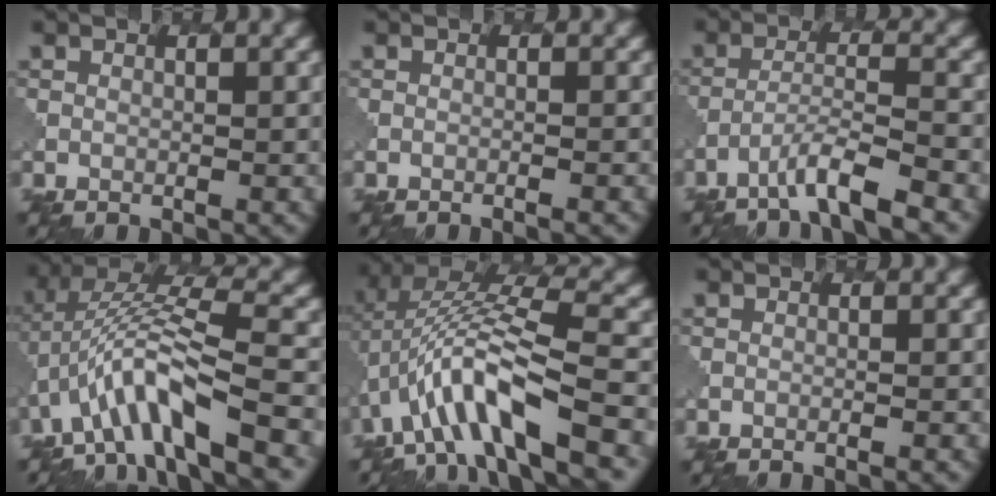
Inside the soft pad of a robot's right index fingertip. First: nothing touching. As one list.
[{"total": 1.2, "force": [-0.8, 0.2, 0.9], "torque": [-0.003, 0.003, -0.018]}, {"total": 4.2, "force": [-3.0, 0.3, 2.9], "torque": [-0.050, 0.007, -0.061]}, {"total": 8.3, "force": [-3.5, 2.2, 7.2], "torque": [-0.132, 0.020, -0.063]}, {"total": 9.3, "force": [-2.7, 3.0, 8.4], "torque": [-0.156, 0.018, -0.048]}, {"total": 0.9, "force": [-0.5, 0.2, 0.7], "torque": [-0.003, 0.001, -0.013]}]